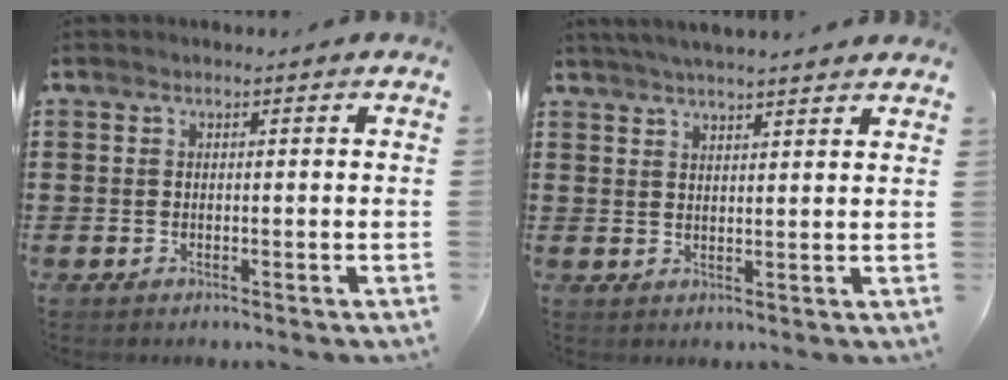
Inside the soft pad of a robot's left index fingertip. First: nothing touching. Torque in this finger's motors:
{"motor_torque": [1.56, -0.58, 0.77, 0.09]}